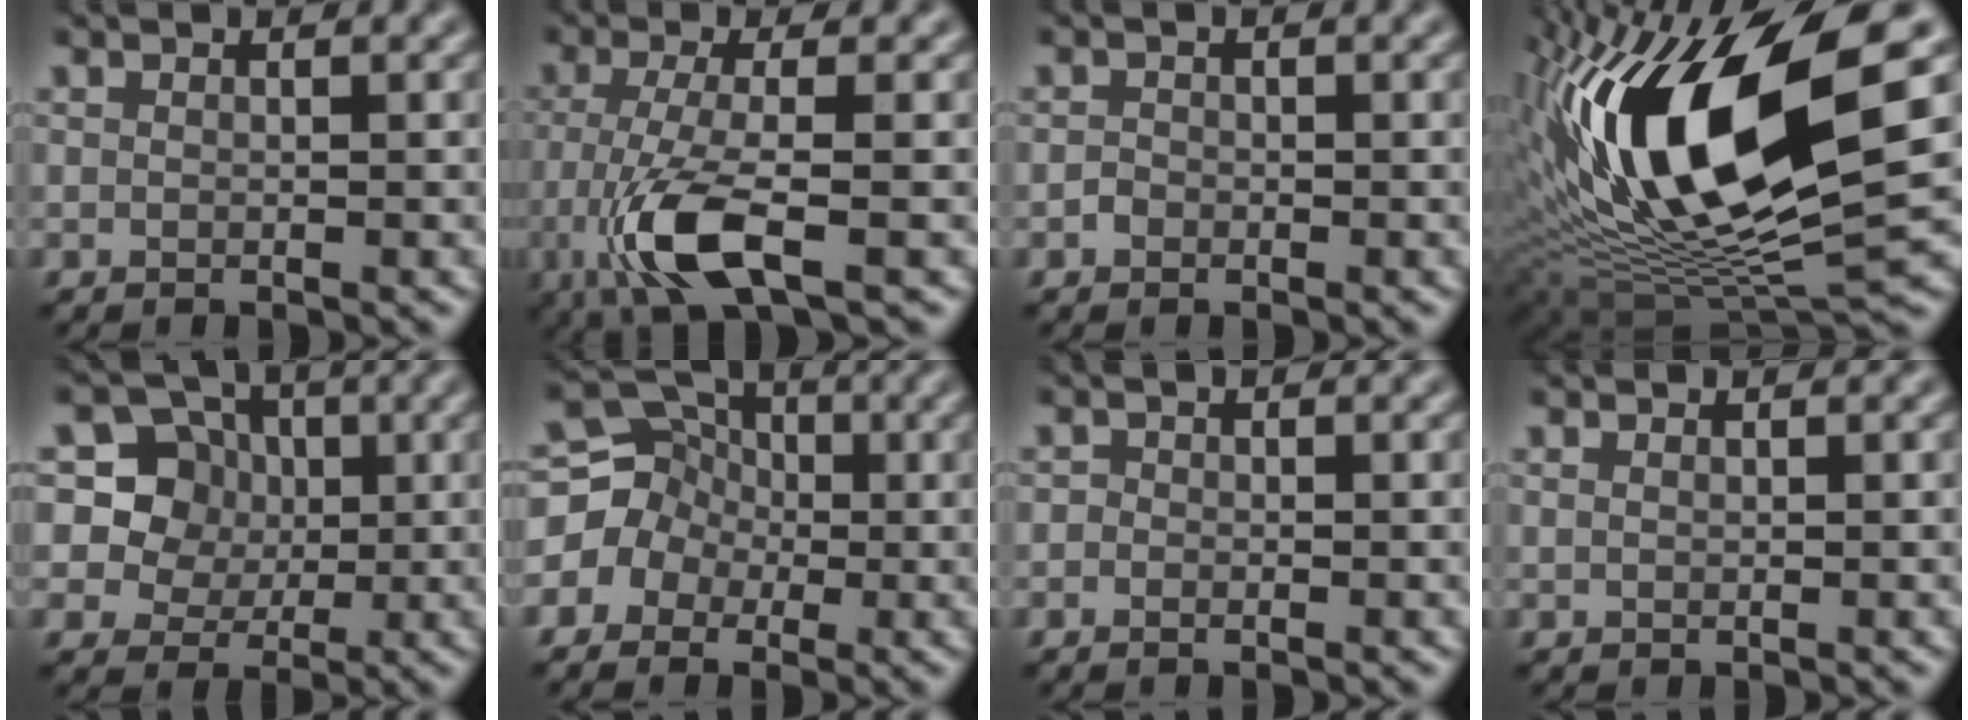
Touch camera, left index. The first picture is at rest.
{"total": 6.1, "force": [-3.0, 1.4, 5.1], "torque": [-0.114, -0.009, -0.063]}
{"total": 0.8, "force": [-0.7, 0.5, 0.0], "torque": [0.000, -0.001, -0.014]}
{"total": 16.0, "force": [3.0, 6.2, 14.4], "torque": [-0.270, 0.002, 0.048]}
{"total": 6.1, "force": [1.8, 5.4, 2.1], "torque": [-0.045, 0.010, 0.024]}
{"total": 8.0, "force": [-0.5, 7.6, 2.6], "torque": [-0.046, 0.036, -0.061]}
{"total": 0.6, "force": [-0.5, 0.4, 0.0], "torque": [0.001, -0.005, -0.011]}
{"total": 0.0}